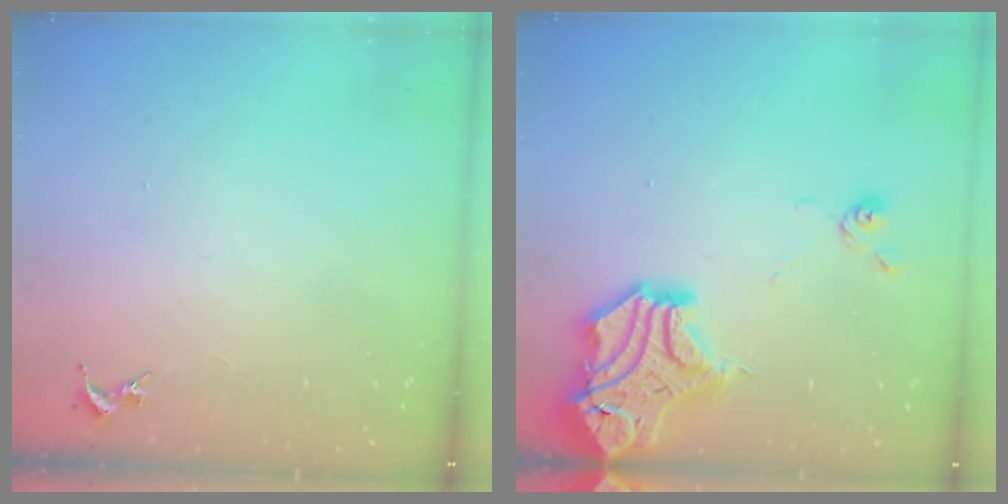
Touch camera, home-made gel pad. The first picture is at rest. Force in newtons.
{"total": 19.9, "press": 19.7, "slide": 2.8}